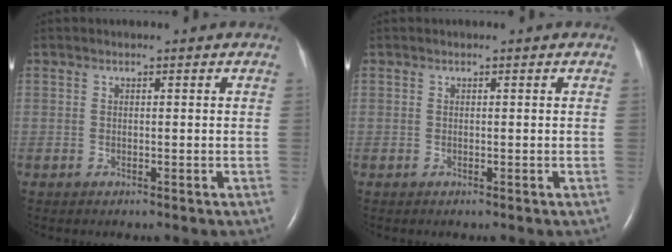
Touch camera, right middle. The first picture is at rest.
{"total": 0.0}